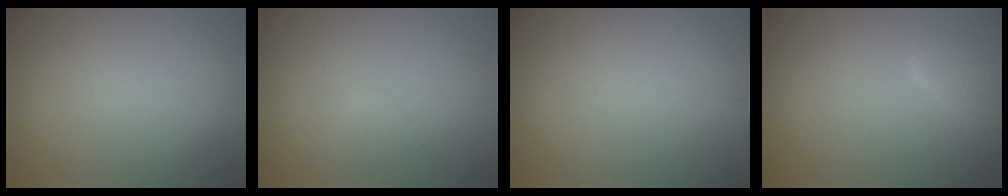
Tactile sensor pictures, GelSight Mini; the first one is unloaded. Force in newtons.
{"total": 0.9, "press": 0.9, "slide": 0.1}
{"total": 0.0}
{"total": 2.4, "press": 2.4, "slide": 0.2}